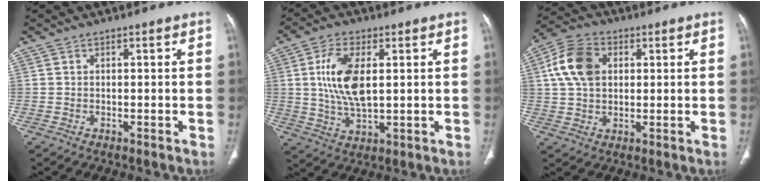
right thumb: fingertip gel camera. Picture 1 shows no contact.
{"total": 10.7, "force": [1.9, 5.1, 9.3], "torque": [-0.188, -0.009, 0.038]}
{"total": 10.6, "force": [2.5, 7.4, 7.2], "torque": [-0.130, 0.012, 0.041]}